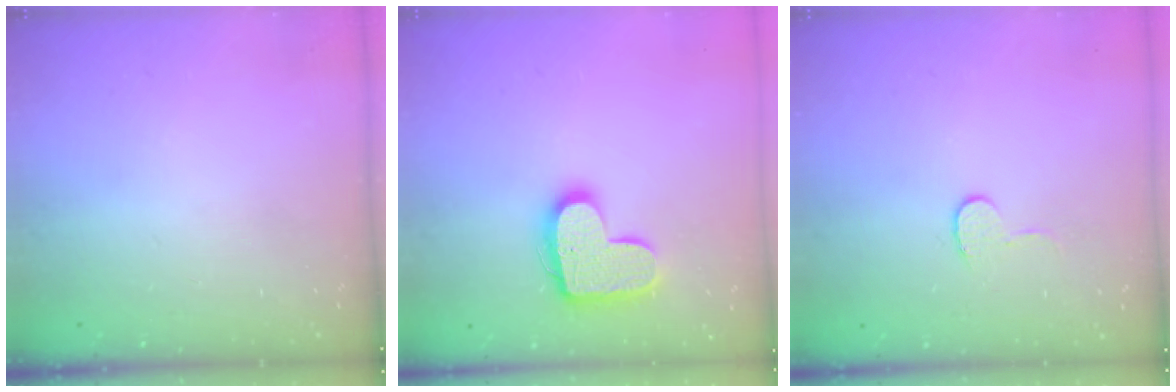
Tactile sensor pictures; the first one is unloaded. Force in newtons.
{"total": 14.9, "press": 14.9, "slide": 1.0}
{"total": 6.2, "press": 6.1, "slide": 0.6}